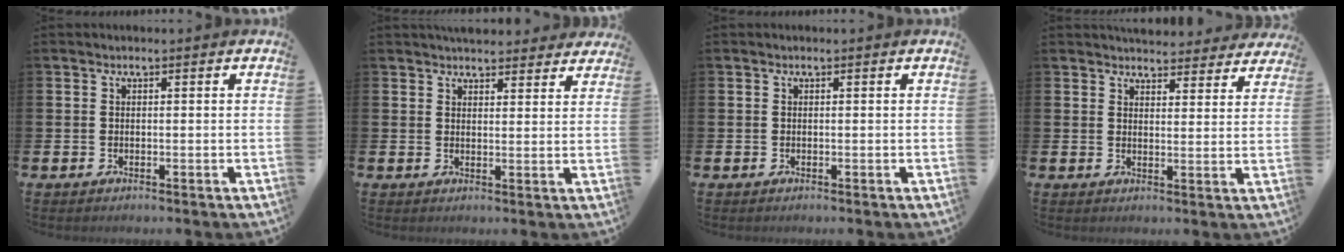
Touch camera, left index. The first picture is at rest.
{"total": 4.4, "force": [4.2, 1.2, 0.3], "torque": [-0.001, -0.022, 0.076]}
{"total": 0.0}
{"total": 4.9, "force": [4.8, 1.2, 0.1], "torque": [-0.002, -0.031, 0.085]}